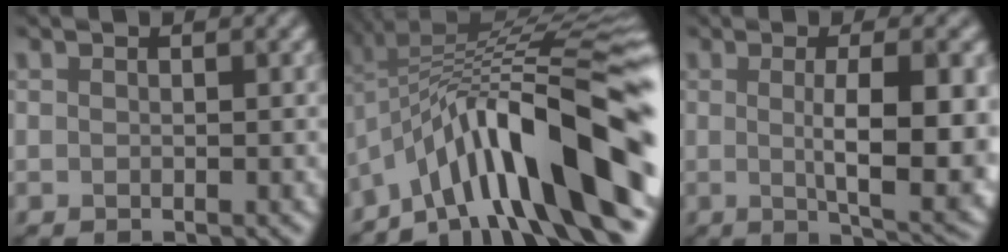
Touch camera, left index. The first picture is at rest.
{"total": 14.2, "force": [-5.7, 3.3, 12.6], "torque": [-0.196, 0.035, -0.079]}
{"total": 9.0, "force": [-0.6, 2.2, 8.7], "torque": [-0.118, -0.003, 0.009]}